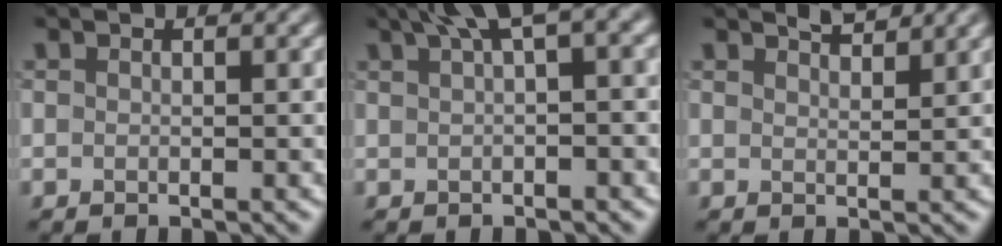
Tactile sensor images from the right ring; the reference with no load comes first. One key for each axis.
{"total": 5.1, "fx": 2.3, "fy": 1.3, "fz": 4.4, "tx": -0.050, "ty": 0.021, "tz": 0.036}
{"total": 2.1, "fx": 1.9, "fy": 0.3, "fz": 0.9, "tx": -0.006, "ty": 0.000, "tz": 0.028}